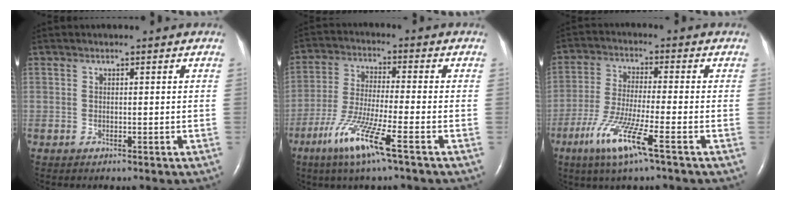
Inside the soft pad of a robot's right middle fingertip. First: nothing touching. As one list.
[{"total": 9.9, "force": [-5.4, -0.3, 8.3], "torque": [-0.167, -0.025, -0.107]}, {"total": 9.5, "force": [-5.0, -0.2, 8.1], "torque": [-0.164, -0.025, -0.098]}]